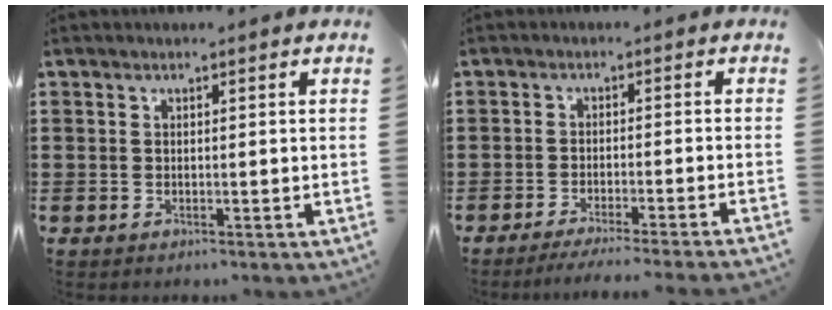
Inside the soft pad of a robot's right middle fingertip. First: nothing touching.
{"total": 2.7, "force": [-2.5, -0.5, 1.1], "torque": [-0.019, -0.001, -0.051]}